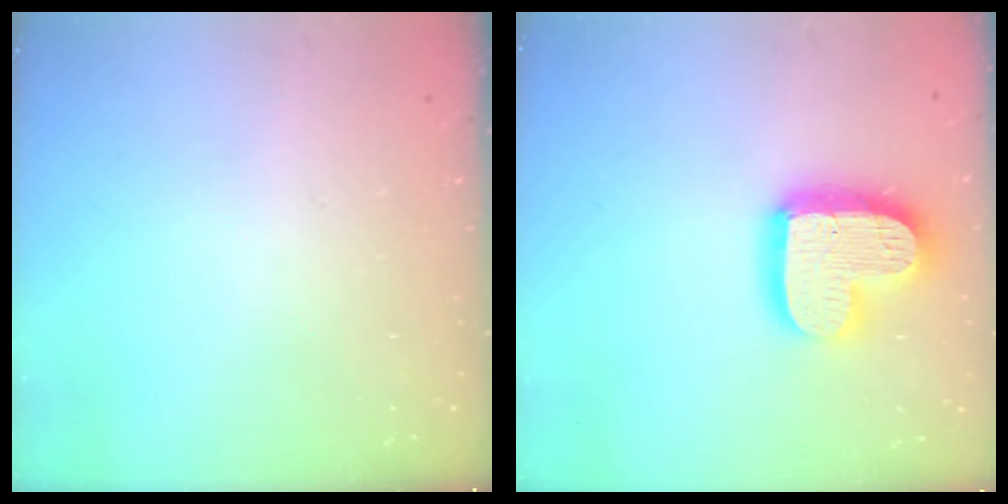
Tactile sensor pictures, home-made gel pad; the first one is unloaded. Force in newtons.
{"total": 17.0, "press": 17.0, "slide": 1.3}